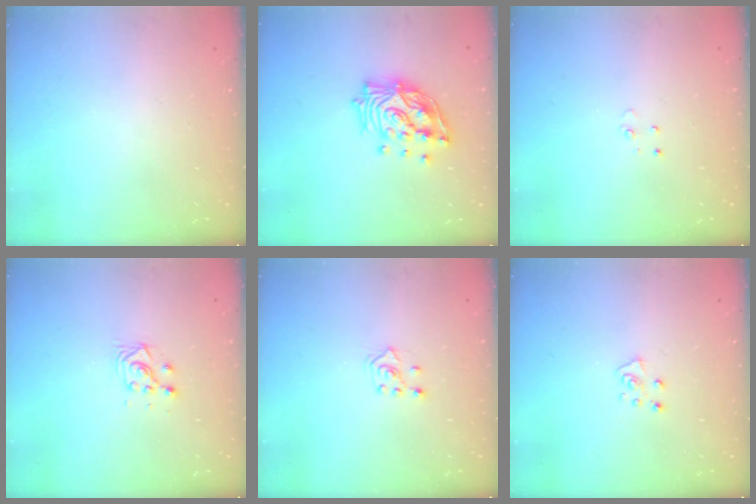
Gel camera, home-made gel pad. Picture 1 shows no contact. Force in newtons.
{"total": 14.1, "press": 14.0, "slide": 1.4}
{"total": 3.0, "press": 2.9, "slide": 0.3}
{"total": 3.5, "press": 3.4, "slide": 0.9}
{"total": 4.0, "press": 3.9, "slide": 1.0}
{"total": 5.7, "press": 5.7, "slide": 0.7}